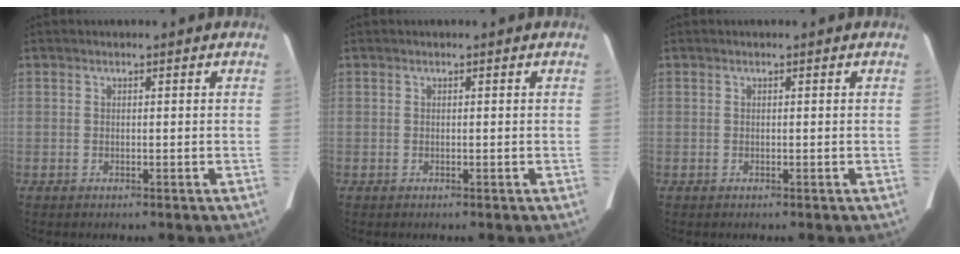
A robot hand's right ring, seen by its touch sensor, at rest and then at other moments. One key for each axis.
{"total": 0.0}
{"total": 0.0}